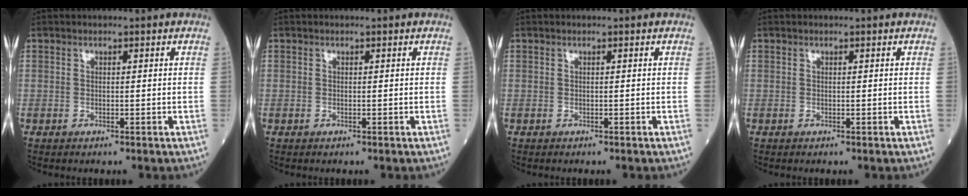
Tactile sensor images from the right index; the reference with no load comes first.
{"total": 0.0}
{"total": 0.0}
{"total": 0.0}